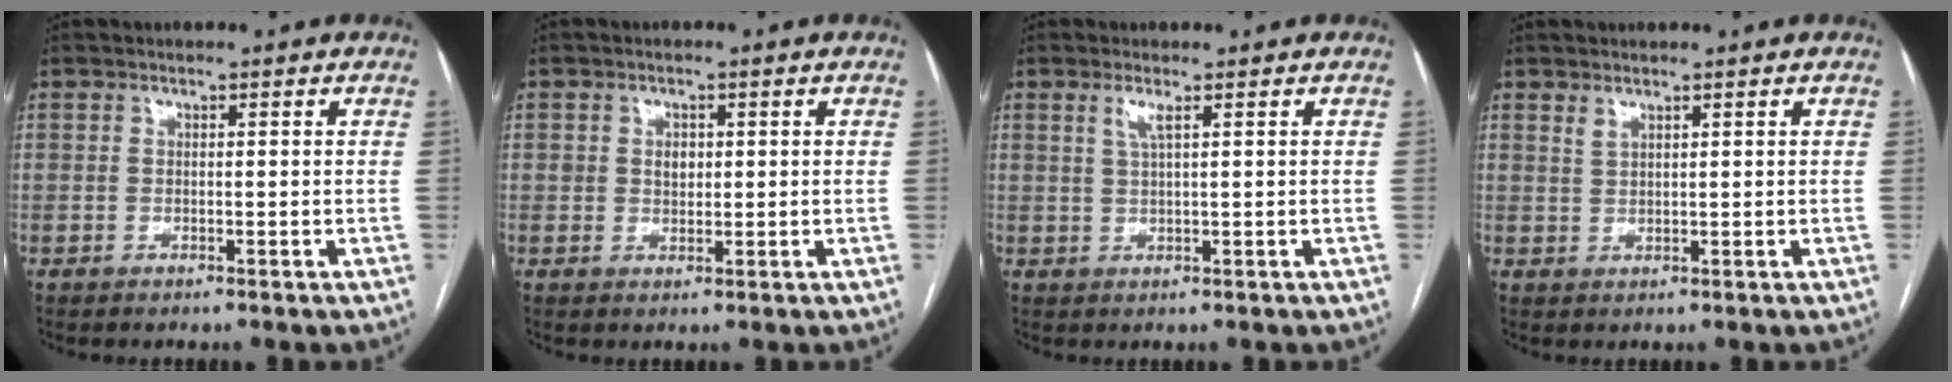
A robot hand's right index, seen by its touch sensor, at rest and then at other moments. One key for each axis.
{"total": 2.5, "fx": 0.5, "fy": 1.9, "fz": 1.7, "tx": -0.029, "ty": 0.005, "tz": 0.009}
{"total": 2.0, "fx": 1.0, "fy": 0.0, "fz": 1.8, "tx": -0.043, "ty": 0.000, "tz": 0.021}
{"total": 1.2, "fx": 1.0, "fy": 0.2, "fz": 0.5, "tx": -0.010, "ty": -0.001, "tz": 0.024}